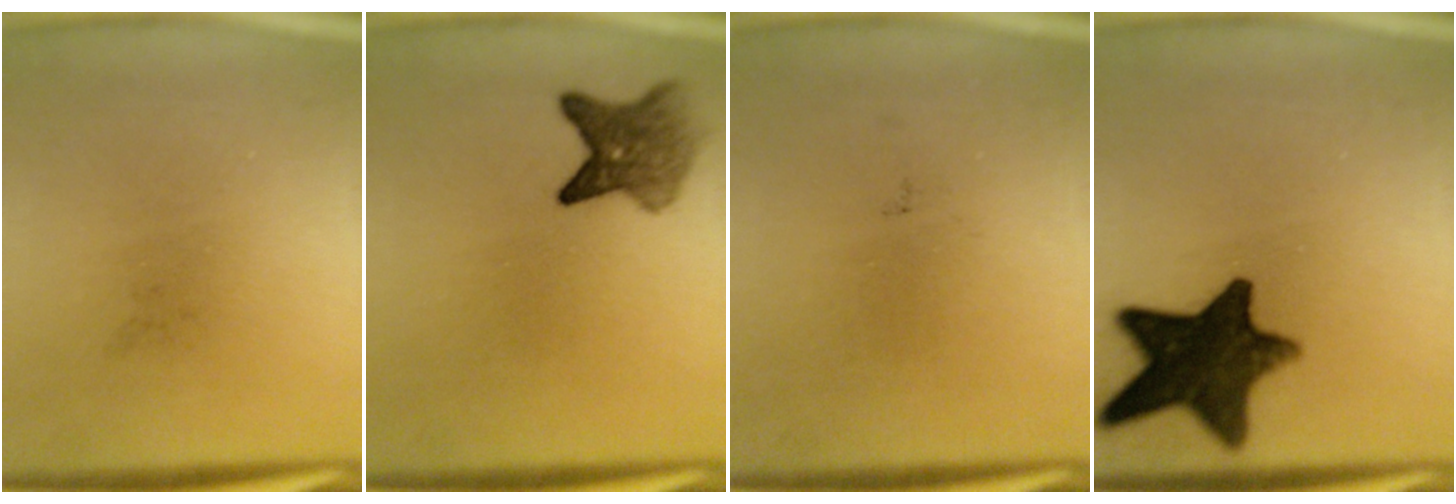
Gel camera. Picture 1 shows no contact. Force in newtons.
{"total": 5.1}
{"total": 0.0}
{"total": 14.3}